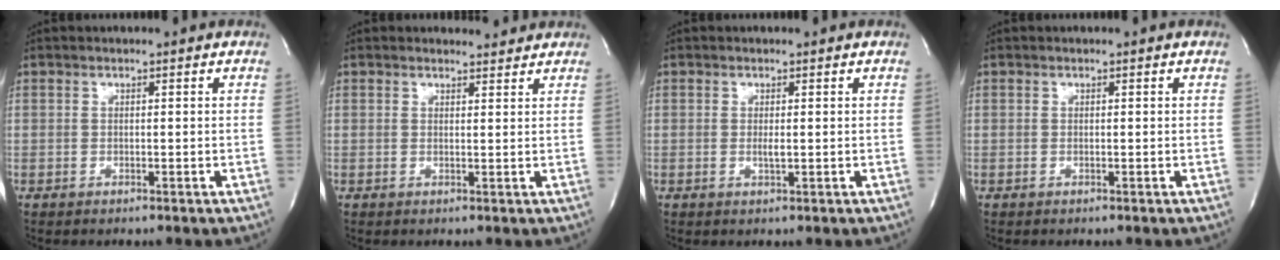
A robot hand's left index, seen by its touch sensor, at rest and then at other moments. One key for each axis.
{"total": 2.3, "fx": 2.2, "fy": 0.6, "fz": 0.0, "tx": -0.006, "ty": 0.001, "tz": 0.025}
{"total": 1.0, "fx": -0.2, "fy": 0.2, "fz": 0.9, "tx": -0.023, "ty": -0.001, "tz": -0.001}
{"total": 0.0}